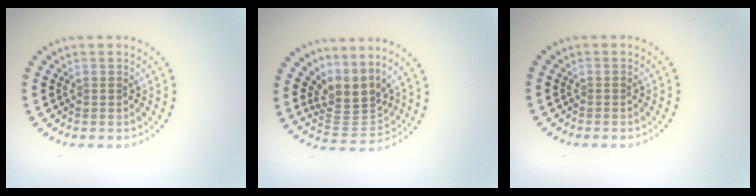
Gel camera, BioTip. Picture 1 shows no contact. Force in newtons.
{"total": 3.5, "press": 2.5, "slide": 2.5}
{"total": 0.0}